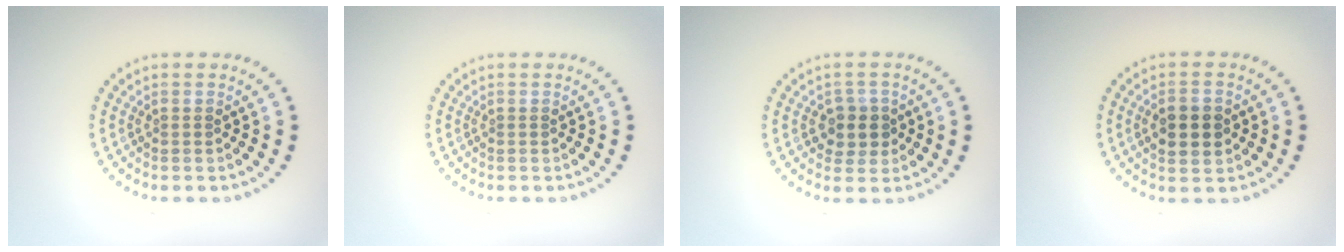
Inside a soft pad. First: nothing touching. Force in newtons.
{"total": 0.0}
{"total": 2.5, "press": 2.3, "slide": 0.8}
{"total": 3.7, "press": 3.7, "slide": 0.2}